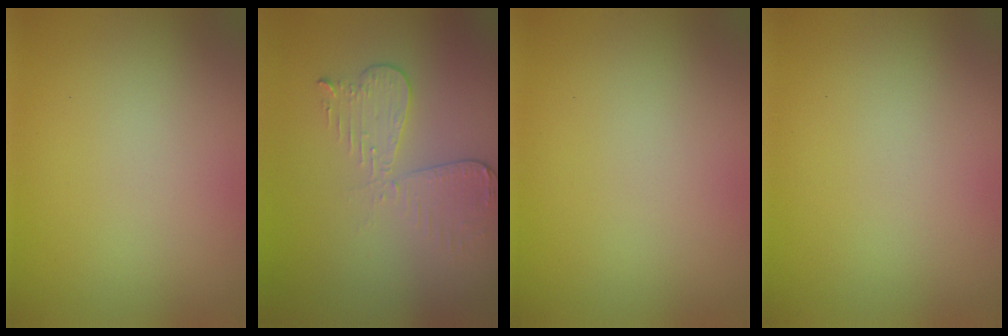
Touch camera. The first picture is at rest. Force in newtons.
{"total": 3.1, "press": 2.8, "slide": 1.4}
{"total": 0.0}
{"total": 0.0}